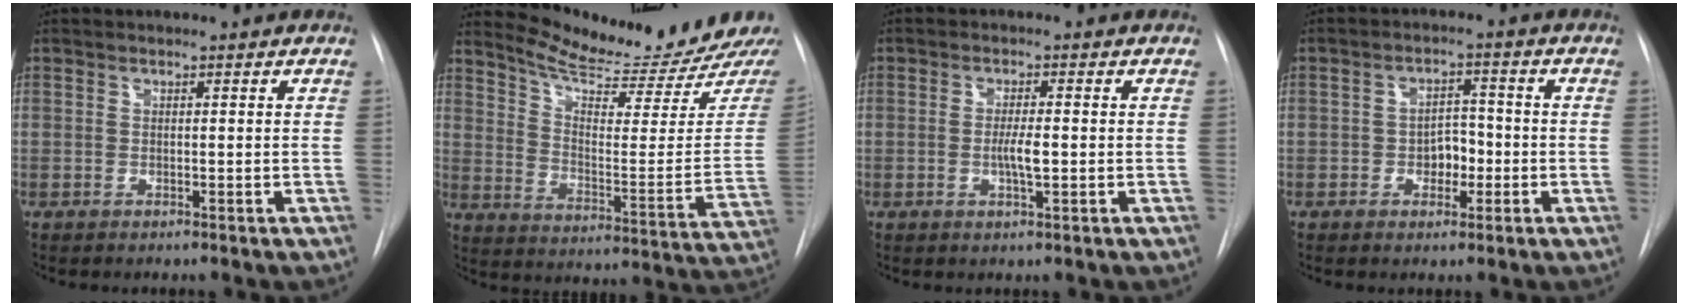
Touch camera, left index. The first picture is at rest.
{"total": 16.3, "force": [15.5, -1.4, 4.7], "torque": [-0.078, -0.105, 0.223]}
{"total": 3.0, "force": [-0.7, 0.3, 2.9], "torque": [-0.054, -0.005, -0.012]}
{"total": 4.1, "force": [-1.5, 2.7, 2.7], "torque": [-0.036, 0.008, -0.021]}